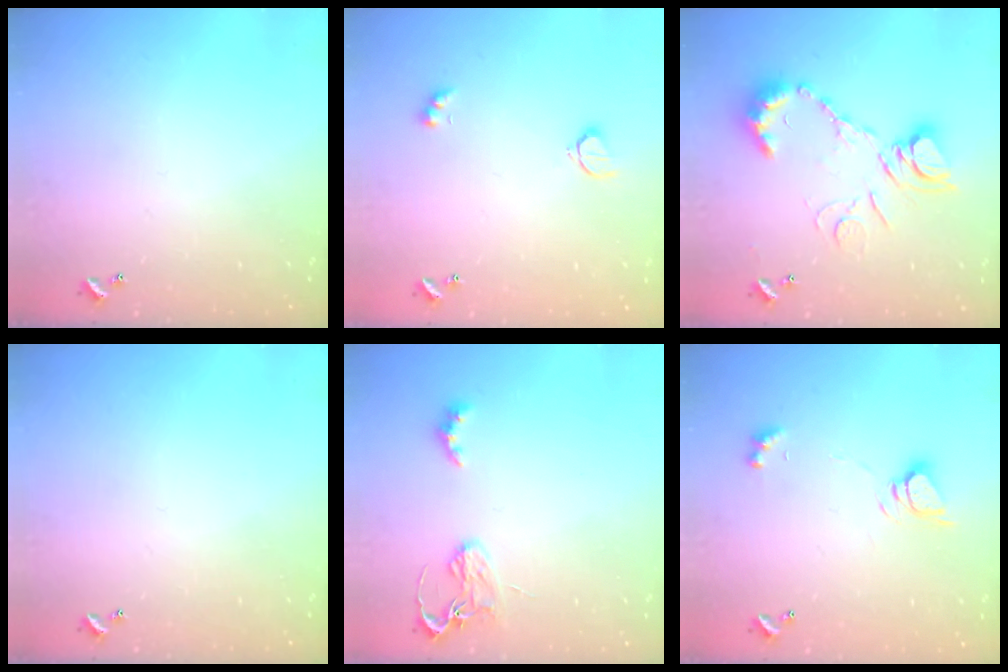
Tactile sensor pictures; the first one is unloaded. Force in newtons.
{"total": 2.6, "press": 2.5, "slide": 0.5}
{"total": 14.6, "press": 14.4, "slide": 1.8}
{"total": 0.0}
{"total": 2.9, "press": 2.8, "slide": 0.6}
{"total": 5.0, "press": 5.0, "slide": 0.3}